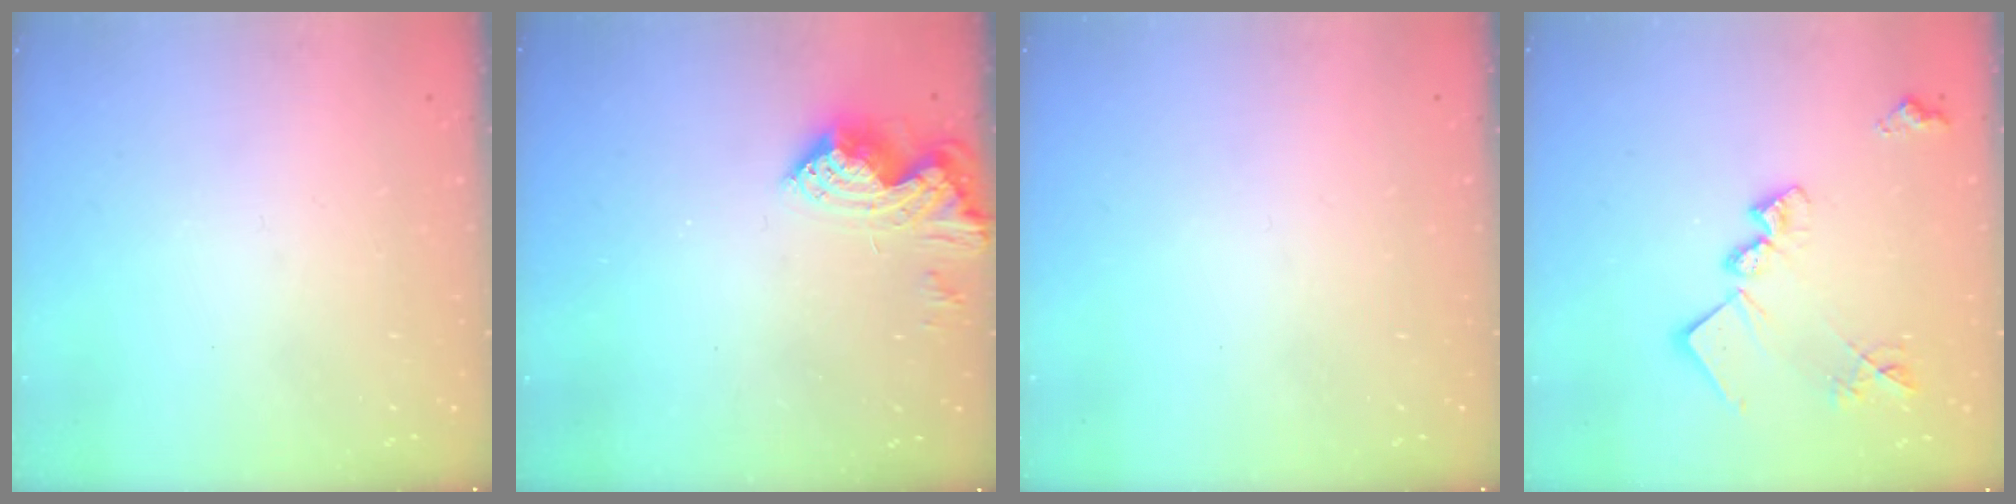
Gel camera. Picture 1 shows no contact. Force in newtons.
{"total": 12.7, "press": 12.7, "slide": 0.9}
{"total": 0.0}
{"total": 16.9, "press": 16.9, "slide": 0.7}